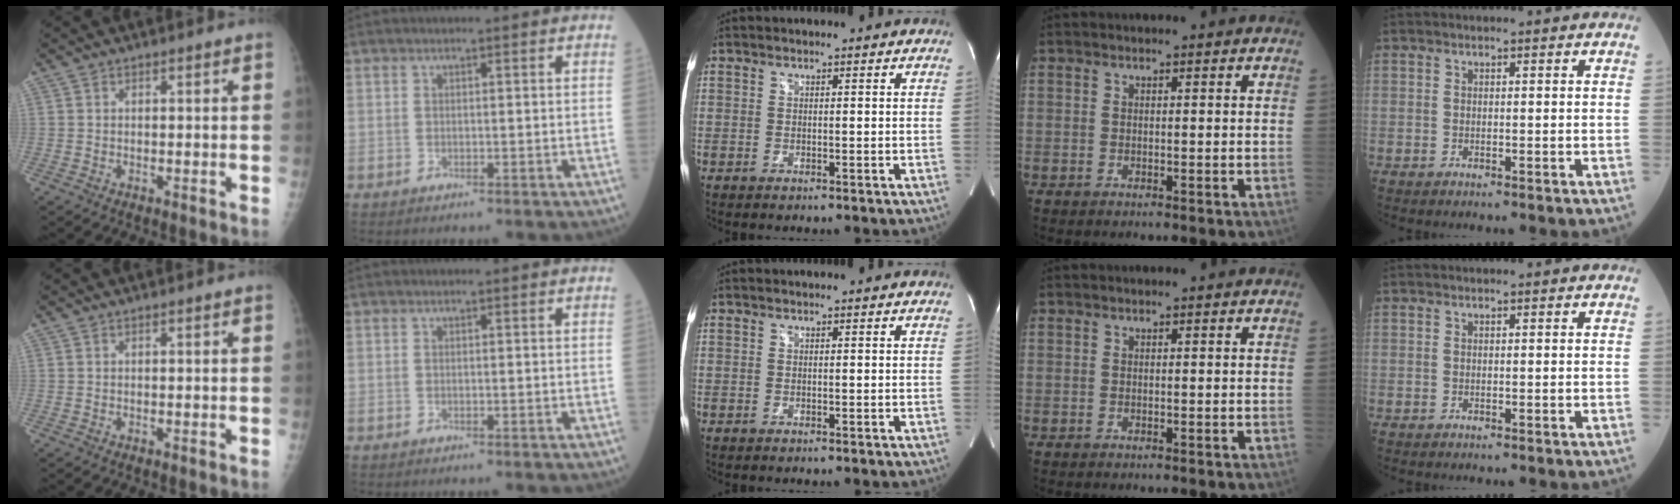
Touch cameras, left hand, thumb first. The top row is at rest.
{}